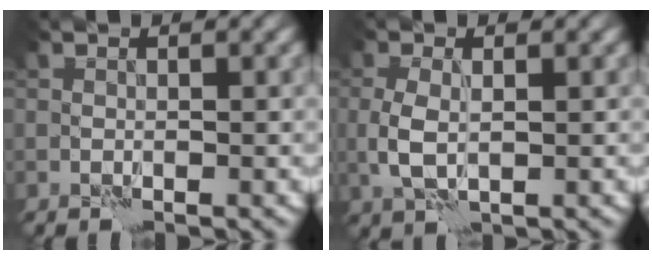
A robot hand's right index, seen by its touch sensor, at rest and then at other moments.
{"total": 2.6, "force": [0.2, 1.4, 2.1], "torque": [-0.054, -0.005, 0.008]}